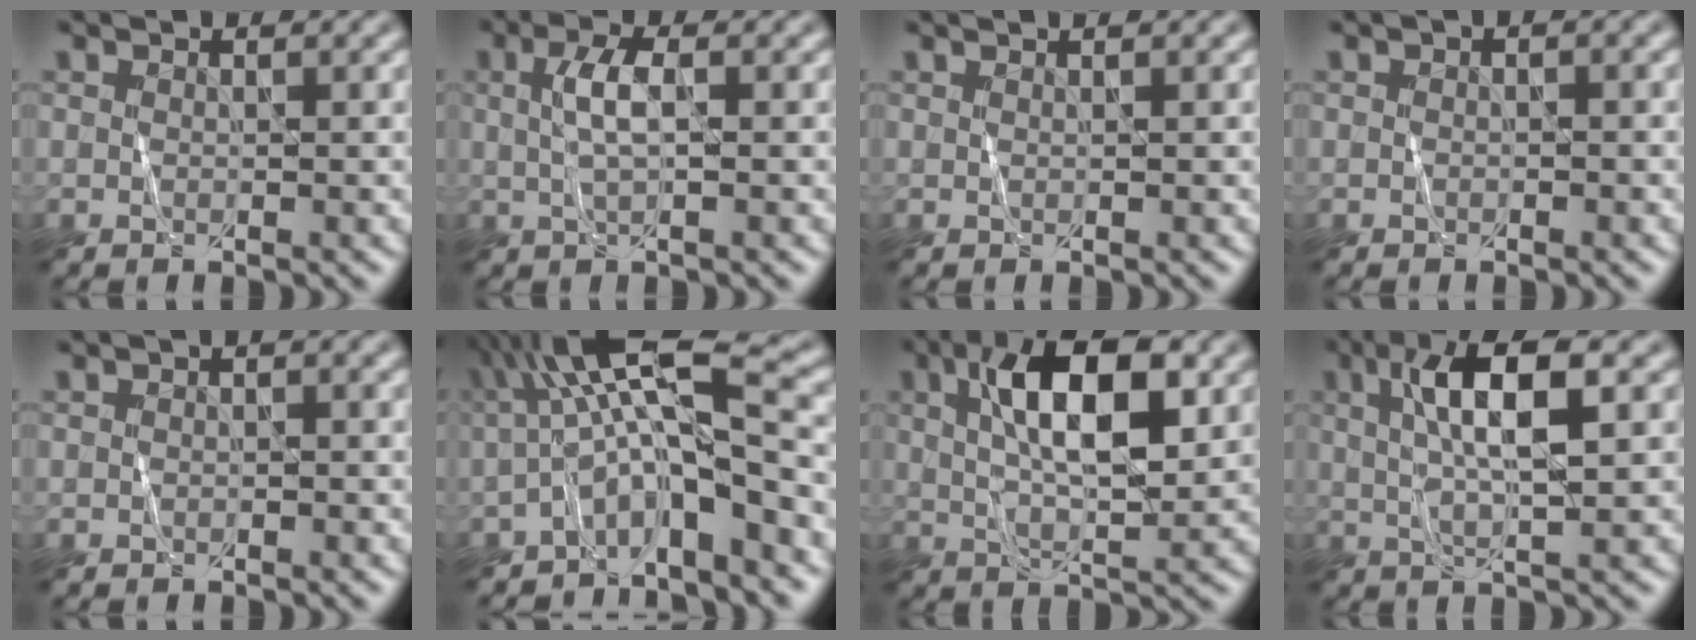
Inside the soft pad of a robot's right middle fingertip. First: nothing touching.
{"total": 2.7, "force": [0.3, 0.8, 2.6], "torque": [-0.057, 0.008, 0.005]}
{"total": 1.2, "force": [0.9, 0.4, 0.7], "torque": [-0.006, 0.001, 0.003]}
{"total": 0.7, "force": [0.2, 0.3, 0.6], "torque": [-0.011, -0.001, 0.000]}
{"total": 1.1, "force": [0.3, 0.6, 0.9], "torque": [-0.011, -0.004, 0.000]}
{"total": 8.4, "force": [-1.8, 1.9, 8.0], "torque": [-0.136, 0.031, -0.044]}
{"total": 9.3, "force": [2.3, 3.5, 8.3], "torque": [-0.136, 0.013, 0.034]}
{"total": 6.8, "force": [1.6, 1.8, 6.4], "torque": [-0.113, 0.013, 0.027]}